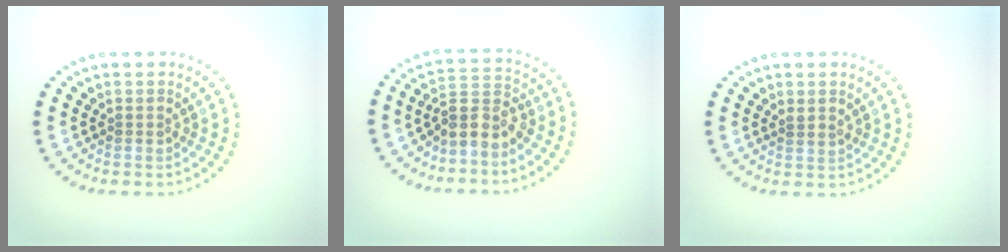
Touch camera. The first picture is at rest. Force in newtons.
{"total": 3.2, "press": 2.8, "slide": 1.6}
{"total": 0.7, "press": 0.4, "slide": 0.5}